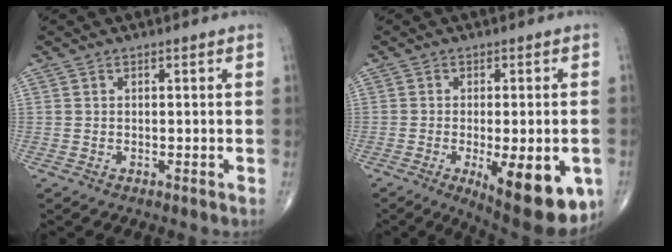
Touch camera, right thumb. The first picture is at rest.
{"total": 16.7, "force": [-5.8, 6.0, 14.4], "torque": [-0.153, -0.010, -0.065]}